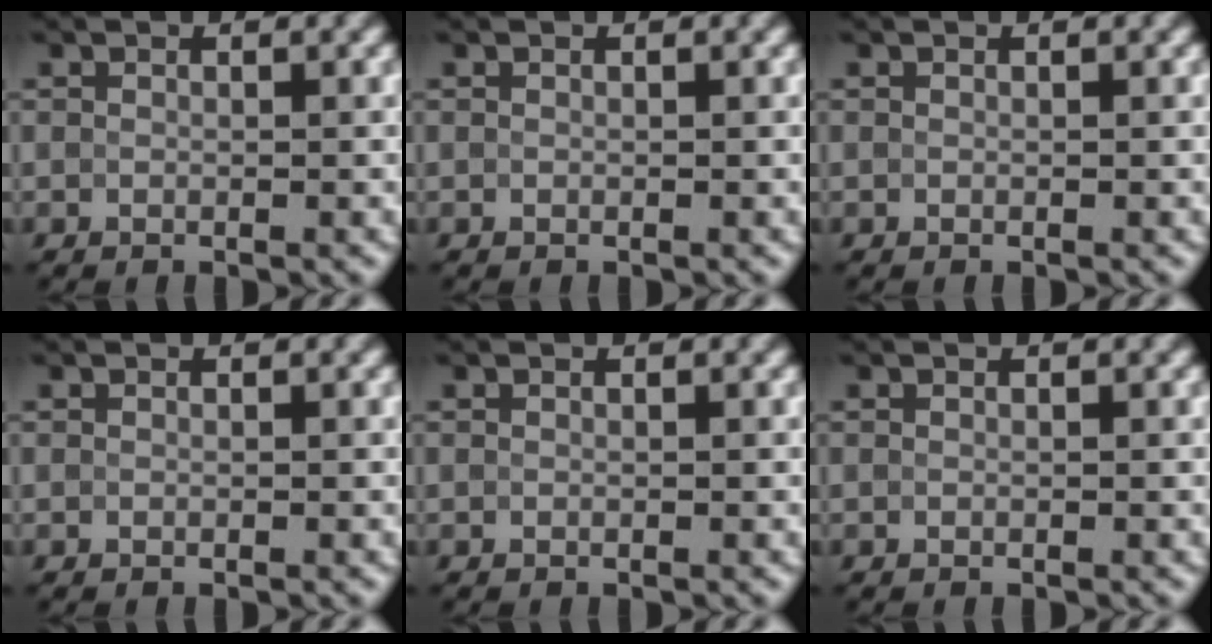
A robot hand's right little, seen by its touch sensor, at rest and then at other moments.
{"total": 0.0}
{"total": 0.0}
{"total": 0.0}
{"total": 0.0}
{"total": 0.0}